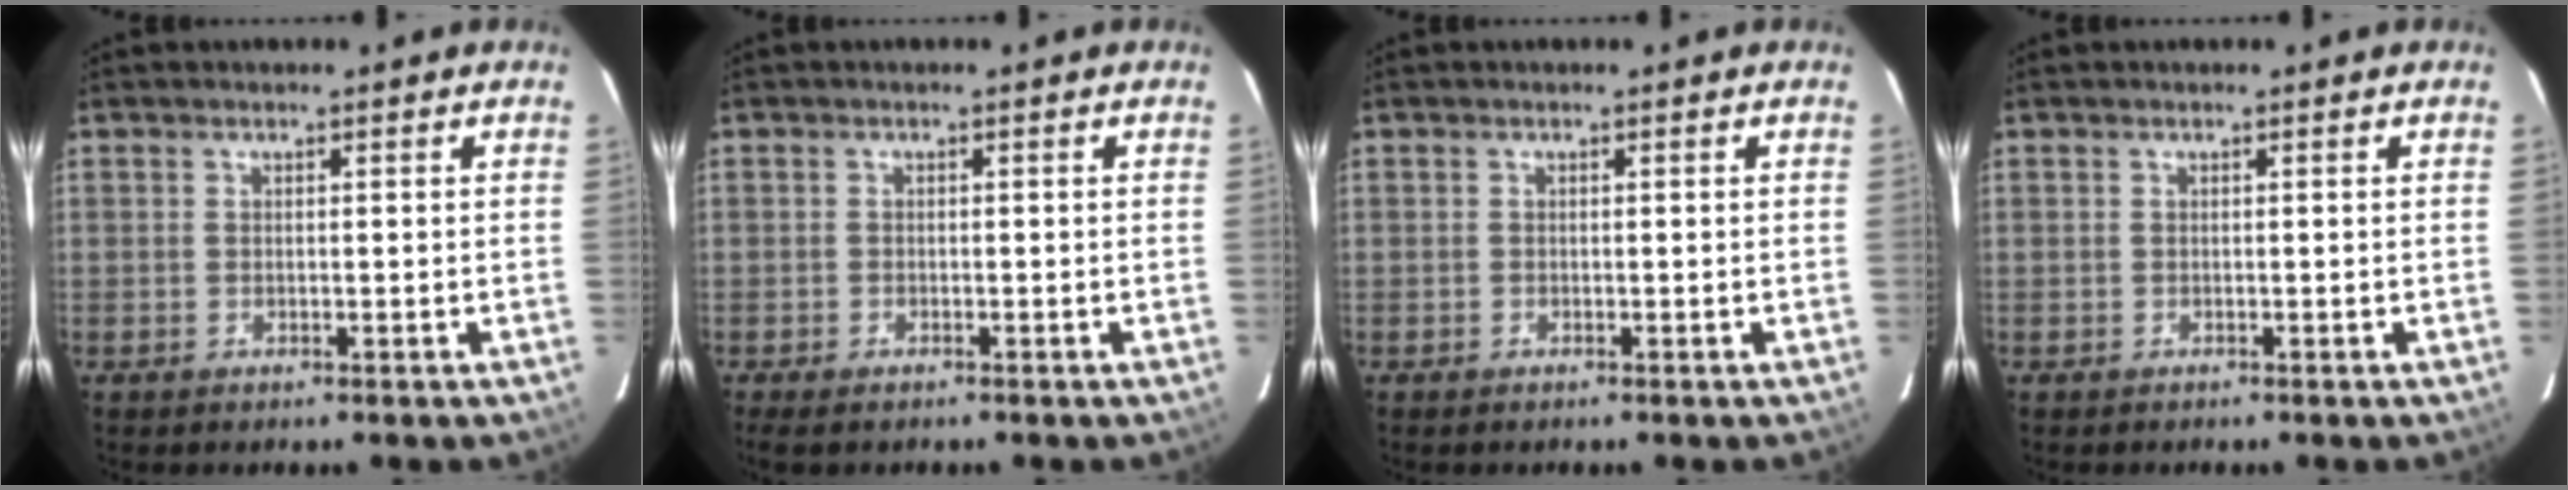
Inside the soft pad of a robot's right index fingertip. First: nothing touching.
{"total": 2.8, "force": [-2.2, 1.0, 1.4], "torque": [-0.035, -0.012, -0.041]}
{"total": 0.0}
{"total": 0.0}